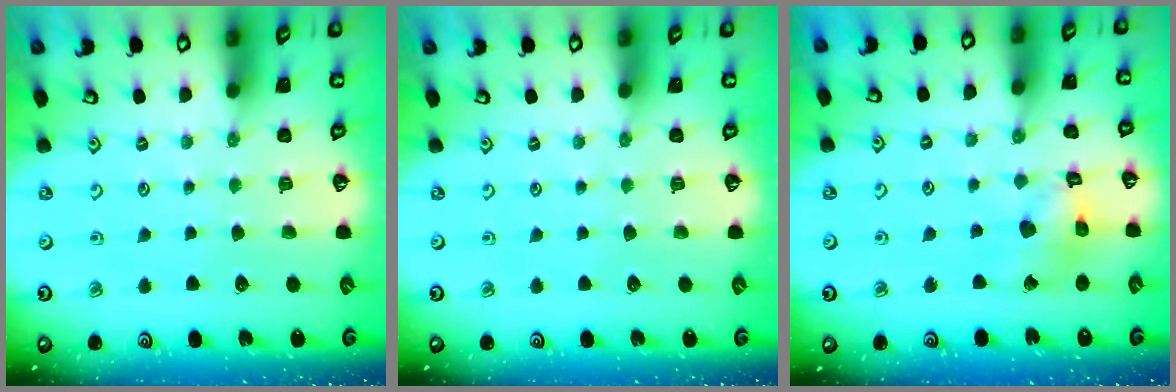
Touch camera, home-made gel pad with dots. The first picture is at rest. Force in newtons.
{"total": 0.0}
{"total": 10.3, "press": 10.3, "slide": 1.2}